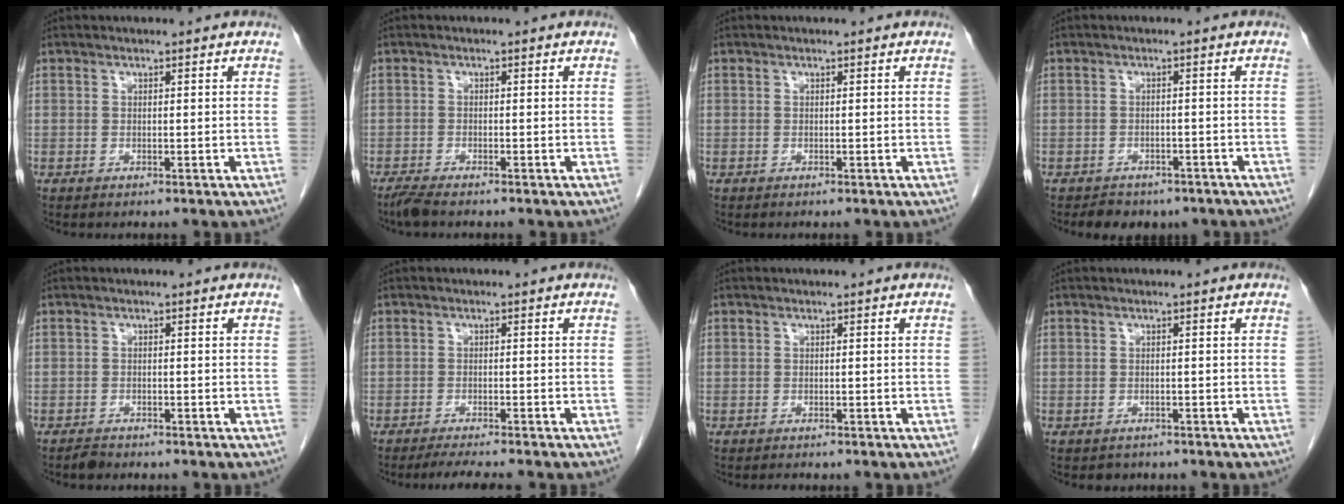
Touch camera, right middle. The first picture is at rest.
{"total": 2.2, "force": [-1.9, 0.2, 1.1], "torque": [-0.032, -0.007, -0.038]}
{"total": 0.0}
{"total": 5.2, "force": [-4.2, 2.8, 1.5], "torque": [-0.023, 0.002, -0.048]}
{"total": 1.2, "force": [-1.1, 0.3, 0.3], "torque": [-0.009, -0.002, -0.019]}
{"total": 4.6, "force": [-4.0, -0.2, 2.3], "torque": [-0.037, -0.014, -0.062]}
{"total": 0.6, "force": [-0.6, 0.1, 0.1], "torque": [-0.008, -0.003, -0.010]}
{"total": 1.4, "force": [-1.1, 0.8, 0.0], "torque": [-0.011, -0.002, -0.016]}